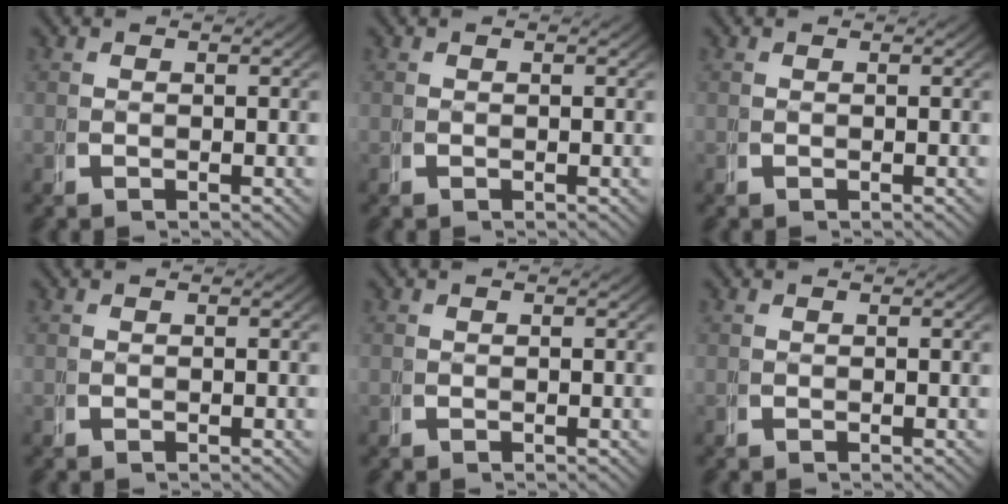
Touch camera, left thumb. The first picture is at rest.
{"total": 0.0}
{"total": 0.0}
{"total": 0.0}
{"total": 0.0}
{"total": 0.0}